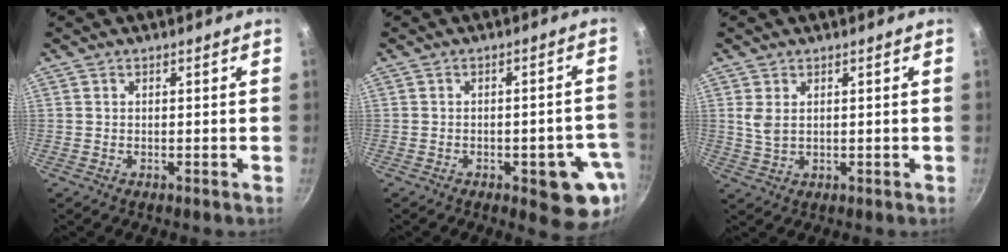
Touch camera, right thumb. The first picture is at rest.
{"total": 10.5, "force": [-3.7, 4.2, 8.8], "torque": [-0.066, 0.016, -0.044]}
{"total": 3.2, "force": [0.9, 1.8, 2.4], "torque": [-0.045, -0.006, 0.022]}